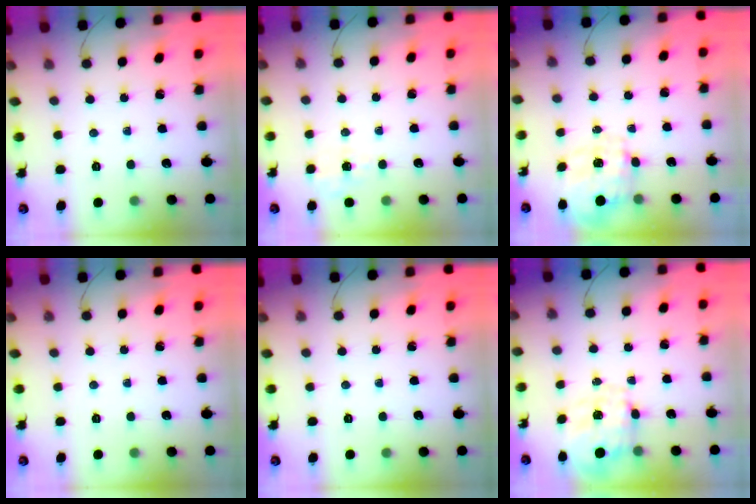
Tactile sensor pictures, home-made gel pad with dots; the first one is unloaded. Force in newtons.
{"total": 1.9, "press": 1.1, "slide": 1.6}
{"total": 3.5, "press": 3.4, "slide": 1.0}
{"total": 0.0}
{"total": 0.0}
{"total": 6.6, "press": 6.5, "slide": 1.0}